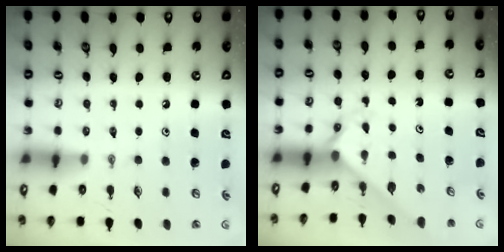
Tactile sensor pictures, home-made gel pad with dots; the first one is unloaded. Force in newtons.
{"total": 2.3, "press": 2.3, "slide": 0.2}